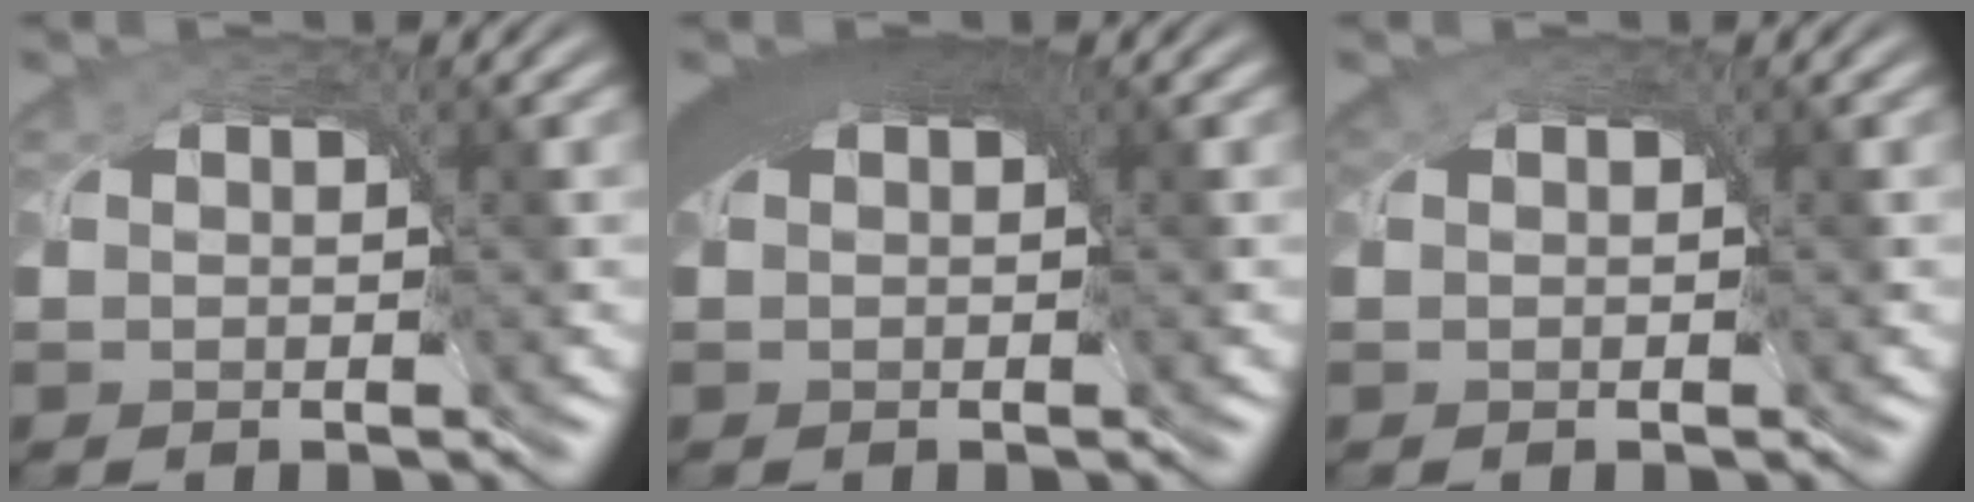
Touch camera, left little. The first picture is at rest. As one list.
[{"total": 8.1, "force": [2.9, 4.0, 6.4], "torque": [-0.098, 0.019, 0.031]}, {"total": 1.8, "force": [1.0, 1.2, 1.0], "torque": [-0.019, 0.004, 0.011]}]